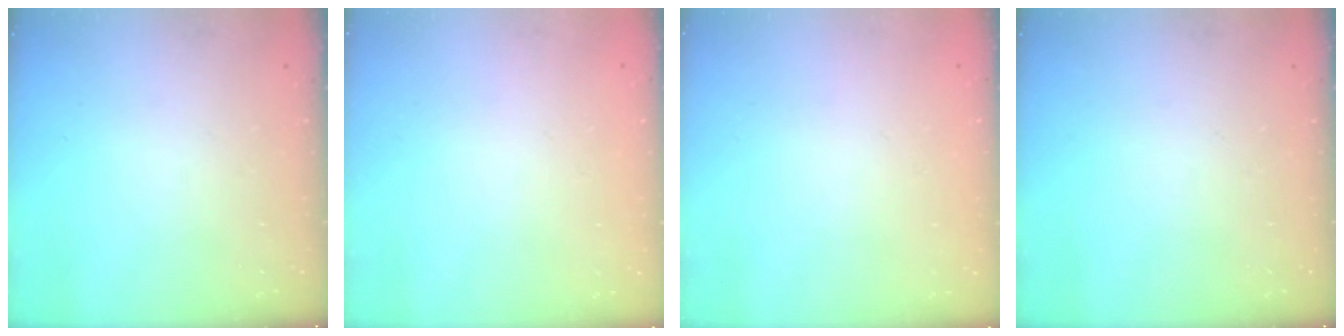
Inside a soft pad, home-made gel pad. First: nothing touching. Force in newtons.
{"total": 1.6, "press": 1.6, "slide": 0.2}
{"total": 1.7, "press": 1.7, "slide": 0.2}
{"total": 0.0}